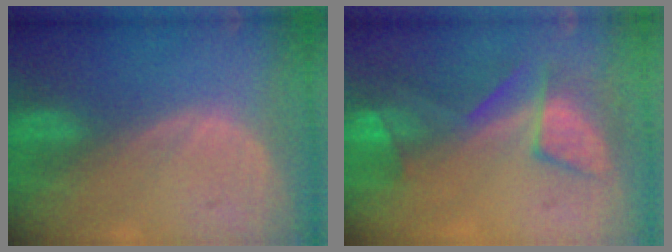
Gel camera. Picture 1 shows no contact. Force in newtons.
{"total": 8.0, "press": 7.4, "slide": 2.9}